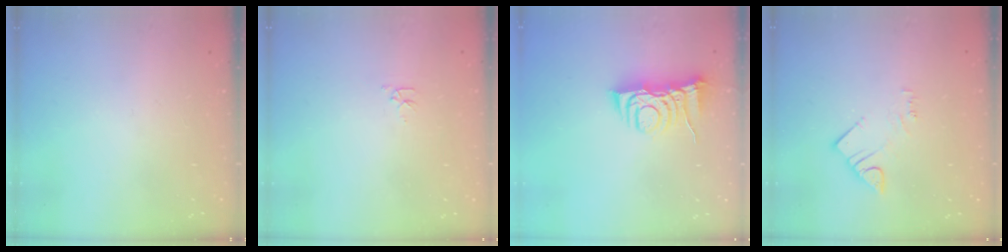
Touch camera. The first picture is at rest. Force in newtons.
{"total": 2.8, "press": 2.7, "slide": 0.4}
{"total": 8.3, "press": 8.2, "slide": 1.1}
{"total": 3.7, "press": 3.7, "slide": 0.3}